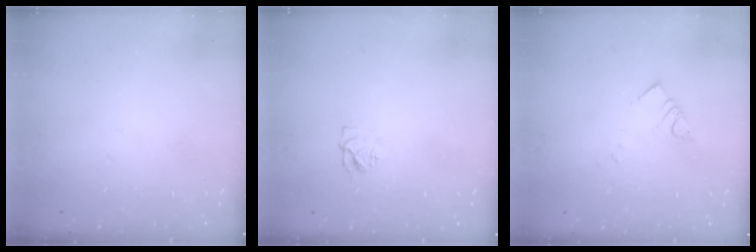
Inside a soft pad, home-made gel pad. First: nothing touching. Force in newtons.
{"total": 4.9, "press": 4.9, "slide": 0.5}
{"total": 3.2, "press": 3.2, "slide": 0.2}